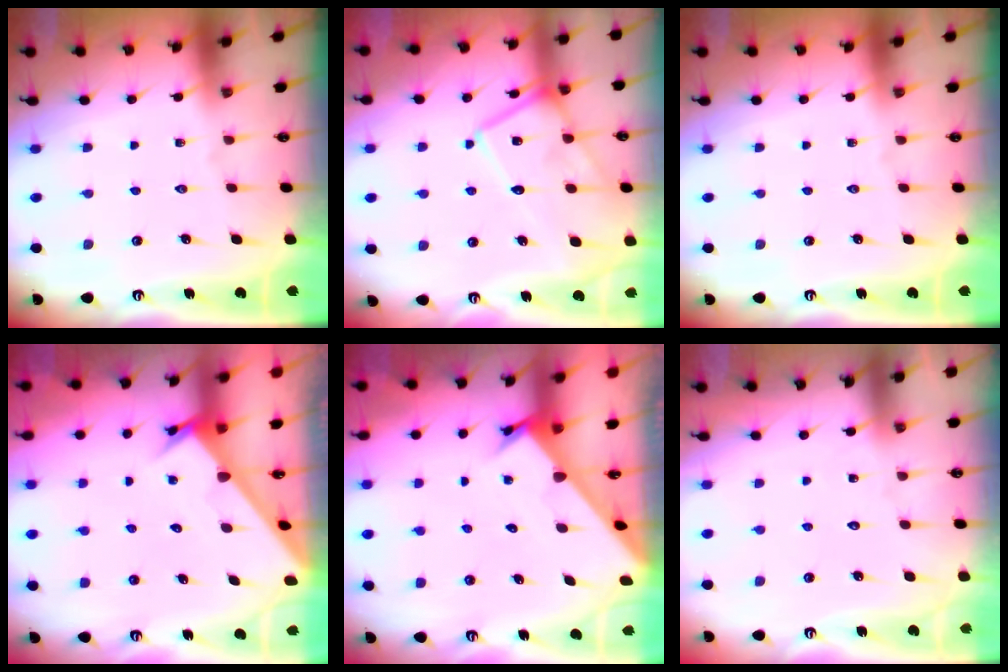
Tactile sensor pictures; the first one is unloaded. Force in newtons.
{"total": 16.1, "press": 16.1, "slide": 1.4}
{"total": 0.0}
{"total": 2.8, "press": 2.8, "slide": 0.0}
{"total": 2.3, "press": 2.3, "slide": 0.1}
{"total": 5.4, "press": 5.4, "slide": 0.5}